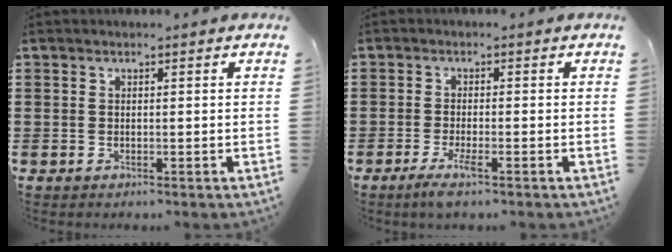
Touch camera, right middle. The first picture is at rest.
{"total": 2.9, "force": [-1.5, 0.1, 2.5], "torque": [-0.056, -0.013, -0.030]}